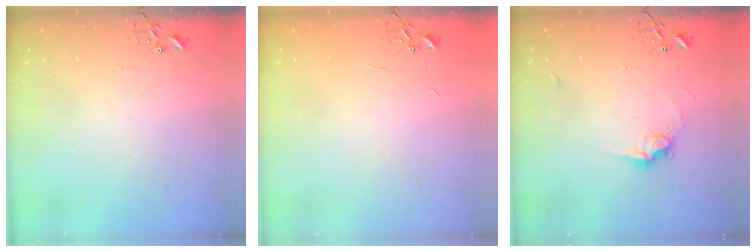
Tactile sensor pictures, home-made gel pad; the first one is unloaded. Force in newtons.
{"total": 2.2, "press": 2.2, "slide": 0.3}
{"total": 8.9, "press": 8.9, "slide": 0.5}